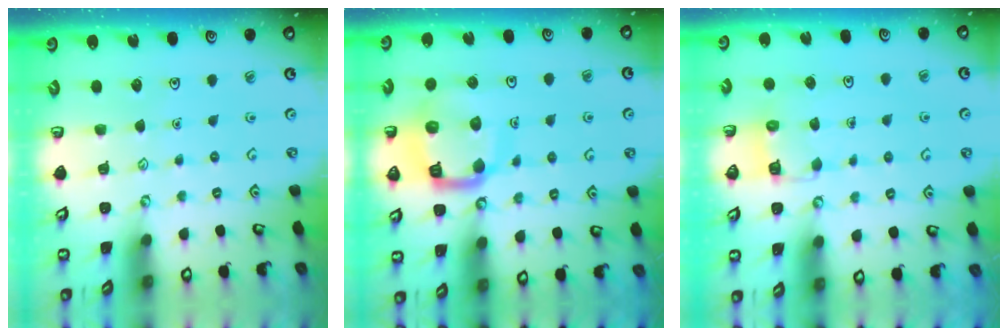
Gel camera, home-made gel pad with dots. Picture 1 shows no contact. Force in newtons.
{"total": 13.8, "press": 13.7, "slide": 1.7}
{"total": 2.8, "press": 2.8, "slide": 0.2}